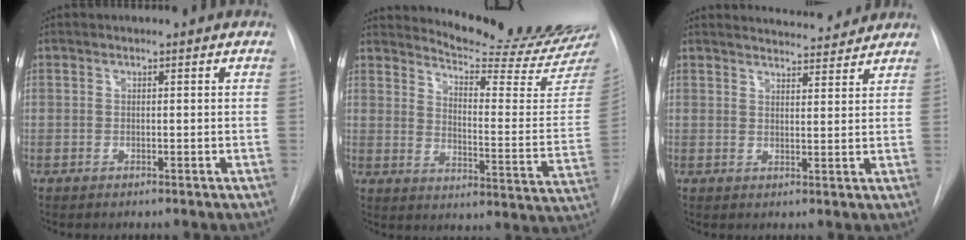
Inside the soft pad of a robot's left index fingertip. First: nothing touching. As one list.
[{"total": 21.3, "force": [20.4, -0.4, 6.0], "torque": [-0.095, -0.134, 0.251]}, {"total": 8.5, "force": [8.3, 1.1, 1.4], "torque": [-0.018, 0.002, 0.103]}]